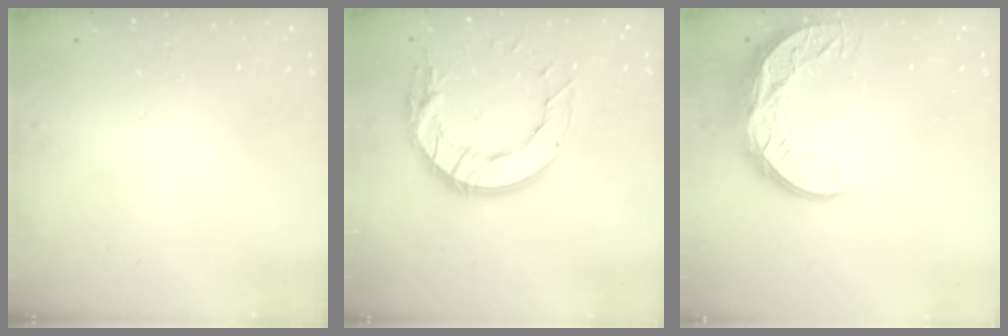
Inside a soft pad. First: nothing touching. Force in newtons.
{"total": 15.4, "press": 15.3, "slide": 1.5}
{"total": 12.6, "press": 12.6, "slide": 0.7}